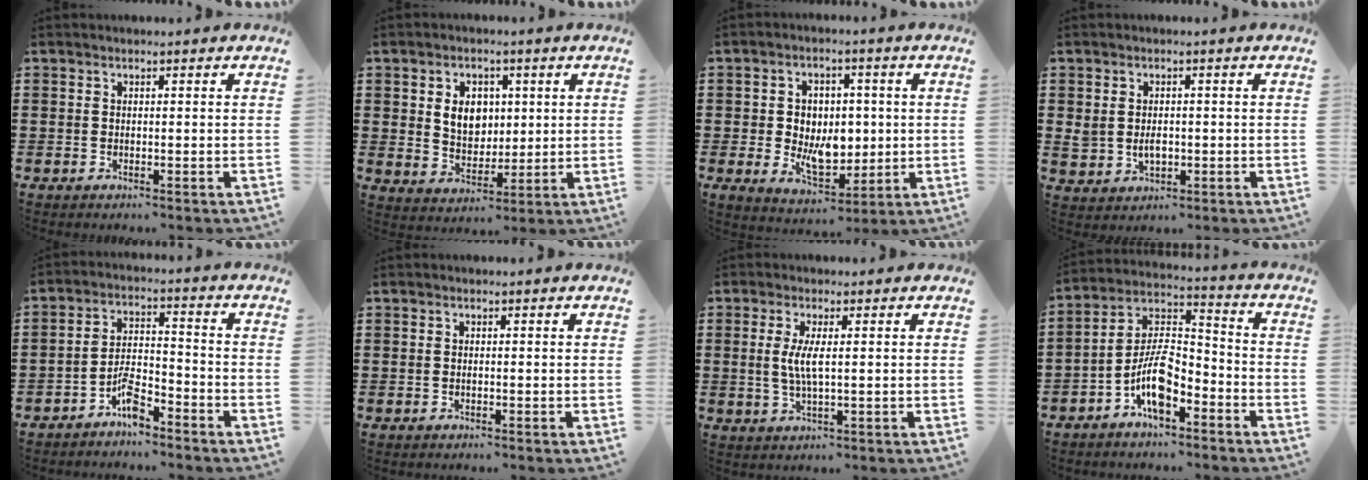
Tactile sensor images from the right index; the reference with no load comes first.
{"total": 6.0, "force": [1.2, 4.7, 3.5], "torque": [-0.069, 0.008, 0.016]}
{"total": 7.5, "force": [-0.1, 5.8, 4.7], "torque": [-0.088, 0.012, -0.002]}
{"total": 3.4, "force": [-0.1, 2.4, 2.3], "torque": [-0.049, 0.008, -0.003]}
{"total": 5.3, "force": [-4.1, 1.5, 2.9], "torque": [-0.064, 0.007, -0.081]}
{"total": 0.0}
{"total": 3.9, "force": [0.4, 0.6, 3.9], "torque": [-0.081, -0.005, 0.003]}
{"total": 9.2, "force": [-5.0, 3.8, 6.7], "torque": [-0.152, 0.002, -0.099]}